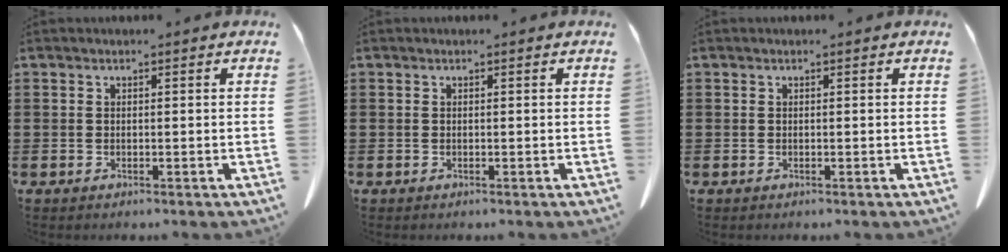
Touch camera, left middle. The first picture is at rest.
{"total": 0.0}
{"total": 0.0}